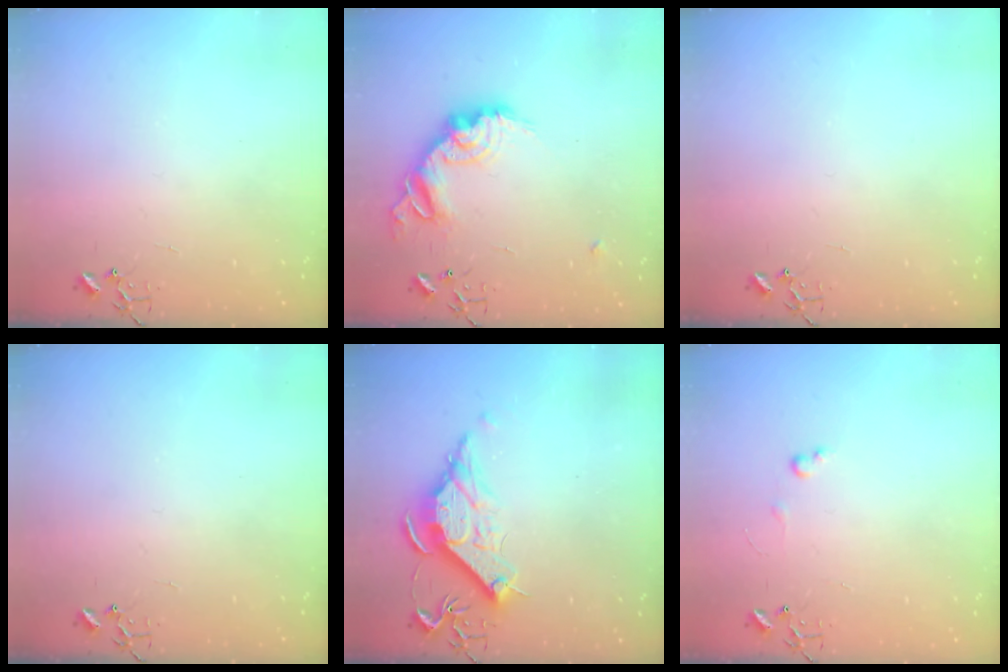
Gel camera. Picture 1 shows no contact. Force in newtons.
{"total": 16.1, "press": 16.1, "slide": 1.0}
{"total": 0.0}
{"total": 0.0}
{"total": 10.8, "press": 10.8, "slide": 0.3}
{"total": 4.2, "press": 4.2, "slide": 0.6}